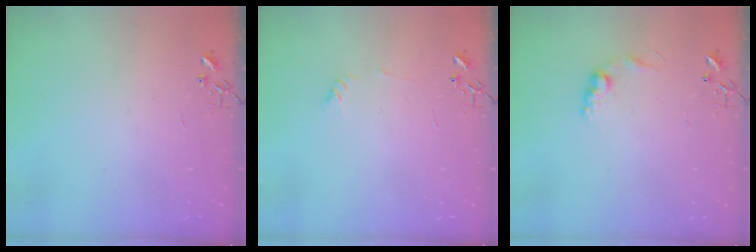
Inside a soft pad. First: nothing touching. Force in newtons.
{"total": 3.7, "press": 3.7, "slide": 0.5}
{"total": 8.6, "press": 8.6, "slide": 0.4}